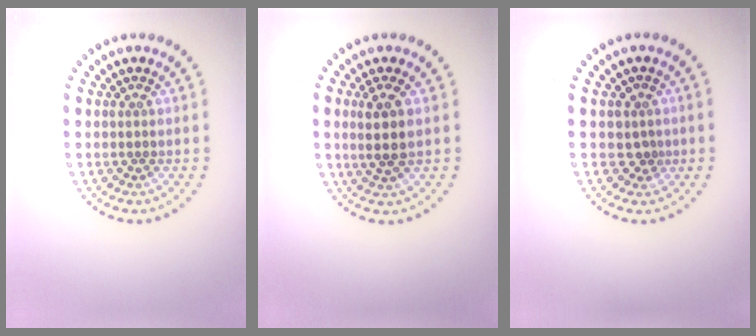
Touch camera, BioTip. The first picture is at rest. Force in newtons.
{"total": 2.6, "press": 2.3, "slide": 1.2}
{"total": 1.3, "press": 1.1, "slide": 0.7}